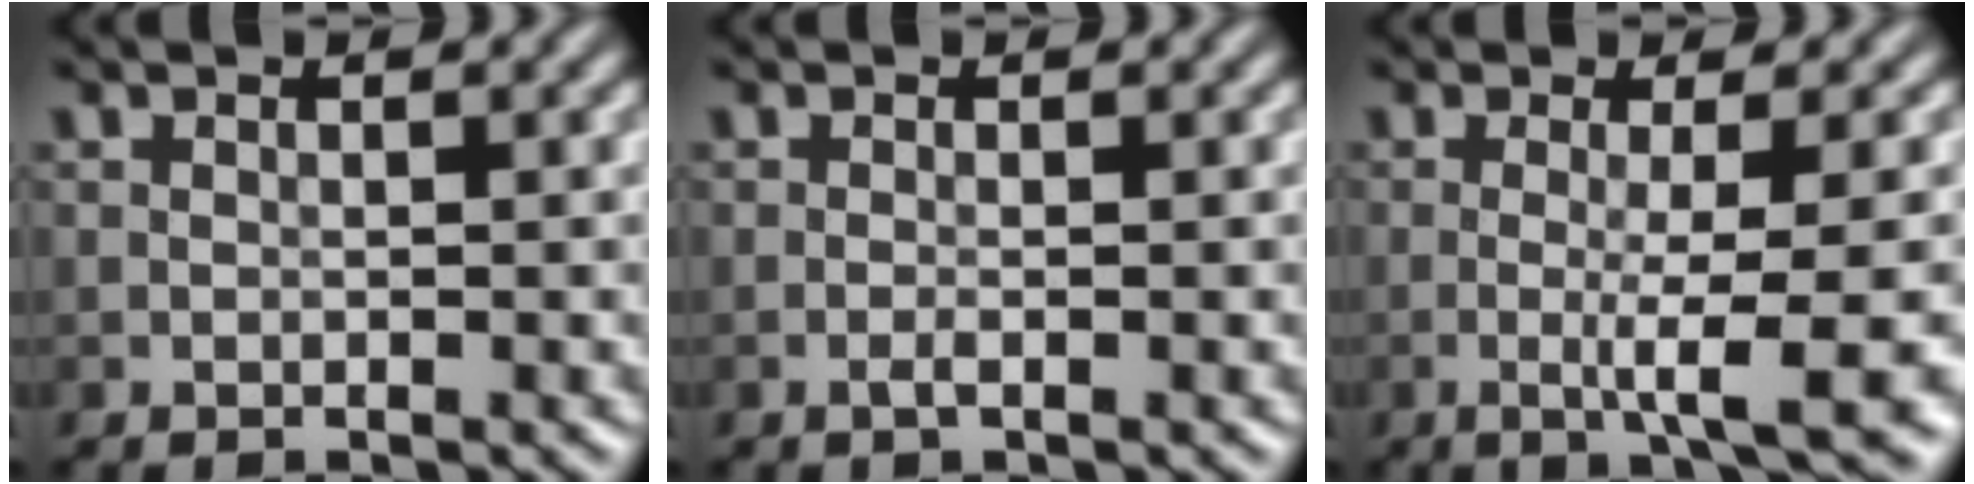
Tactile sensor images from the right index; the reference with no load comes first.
{"total": 0.7, "force": [-0.3, 0.1, 0.6], "torque": [-0.014, -0.002, -0.007]}
{"total": 6.1, "force": [-1.2, 1.0, 5.9], "torque": [-0.091, -0.008, -0.020]}